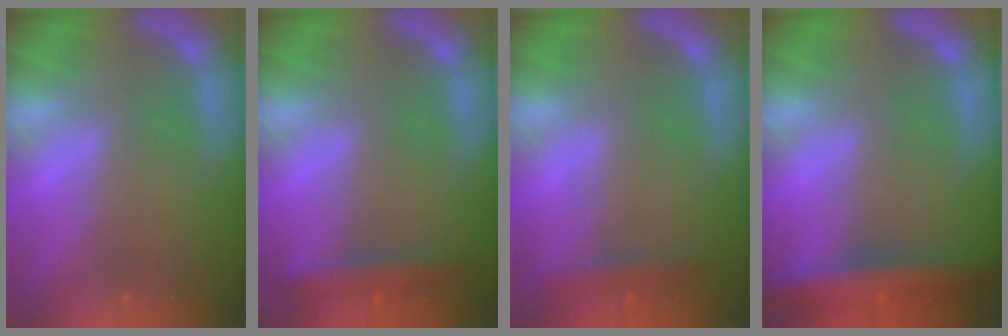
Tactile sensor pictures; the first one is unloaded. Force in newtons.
{"total": 2.9}
{"total": 1.9}
{"total": 6.5}